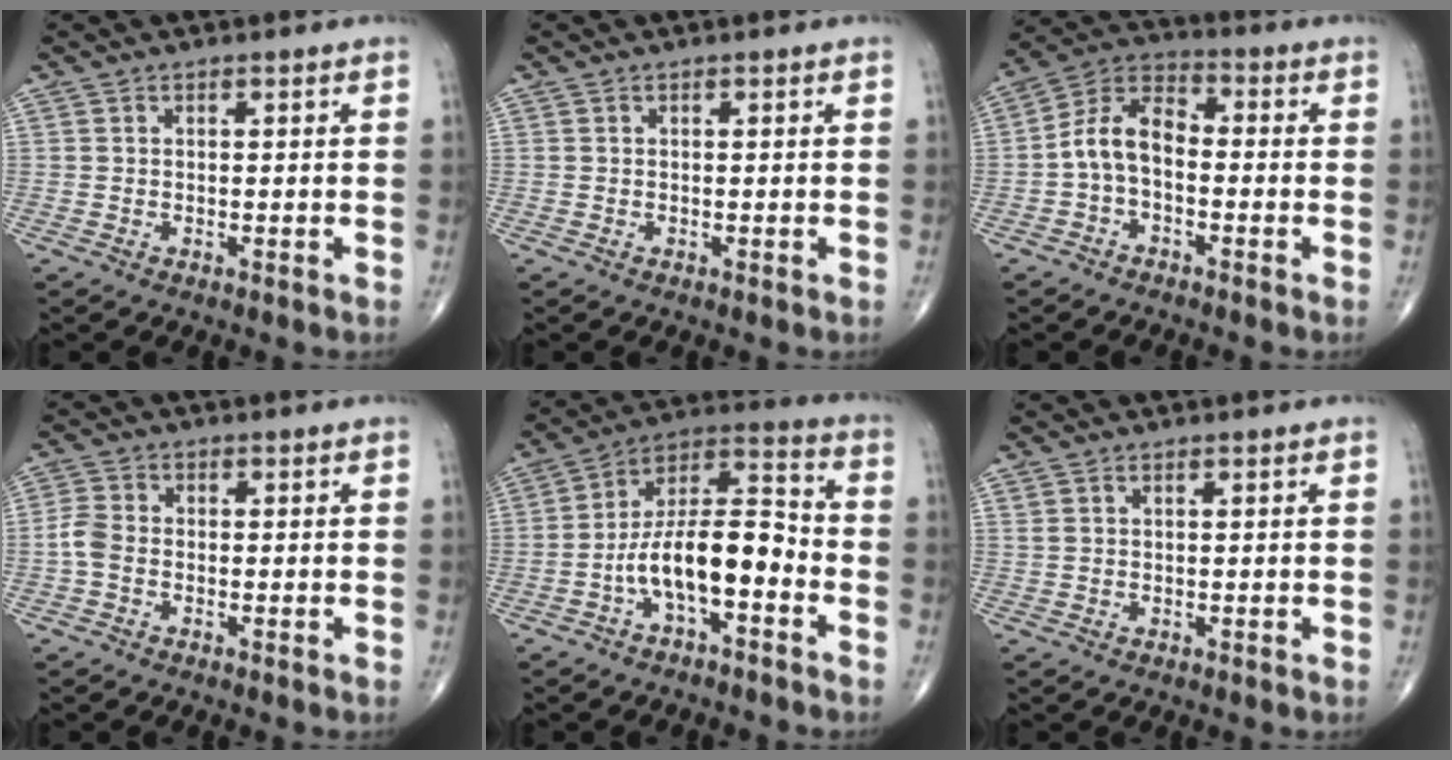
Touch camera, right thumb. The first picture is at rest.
{"total": 0.0}
{"total": 8.6, "force": [-1.5, 5.2, 6.7], "torque": [-0.120, 0.037, -0.043]}
{"total": 3.4, "force": [-0.9, 2.3, 2.3], "torque": [-0.055, 0.008, -0.028]}
{"total": 13.6, "force": [-4.5, 5.6, 11.5], "torque": [-0.194, 0.062, -0.084]}
{"total": 0.8, "force": [0.5, 0.4, 0.5], "torque": [-0.010, 0.008, 0.014]}